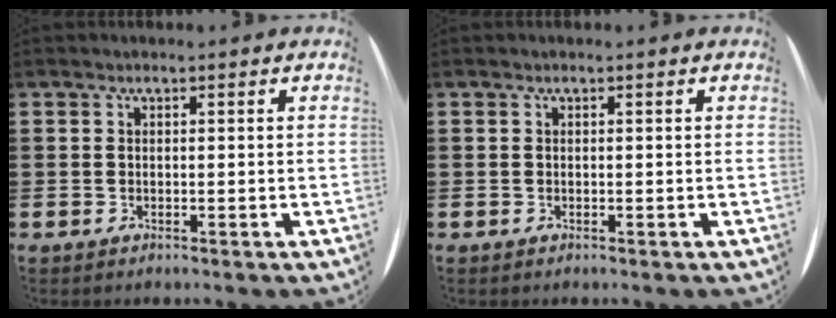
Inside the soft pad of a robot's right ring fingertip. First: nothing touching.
{"total": 0.0}